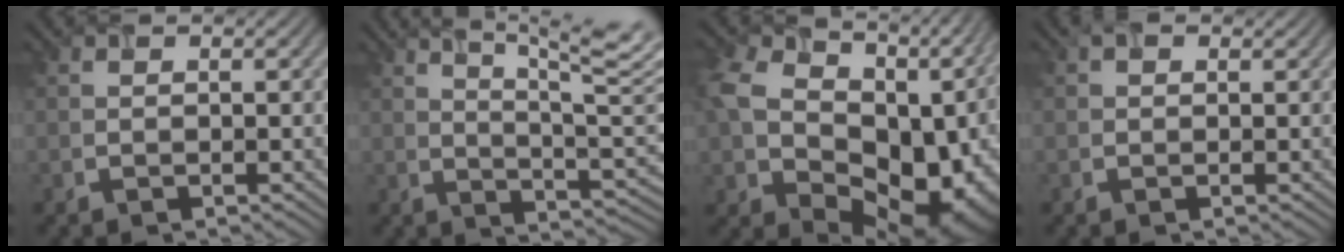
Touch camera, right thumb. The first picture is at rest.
{"total": 11.0, "force": [6.6, 2.2, 8.5], "torque": [-0.126, 0.006, 0.098]}
{"total": 17.9, "force": [2.3, 12.9, 12.1], "torque": [-0.233, -0.022, 0.090]}
{"total": 1.1, "force": [0.5, 0.8, 0.5], "torque": [-0.007, 0.005, 0.005]}